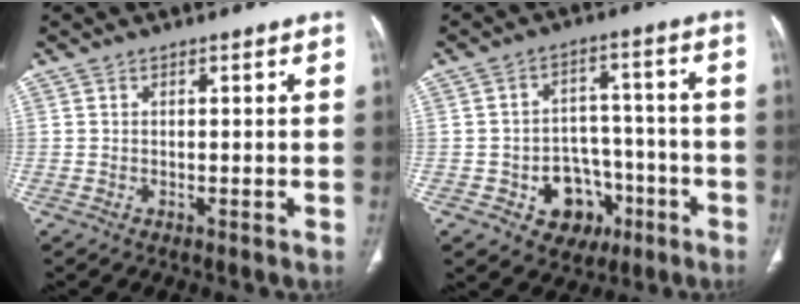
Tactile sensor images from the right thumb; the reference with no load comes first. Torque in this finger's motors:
{"motor_torque": [1.25, 0.74, 0.39, -0.80, 0.00]}